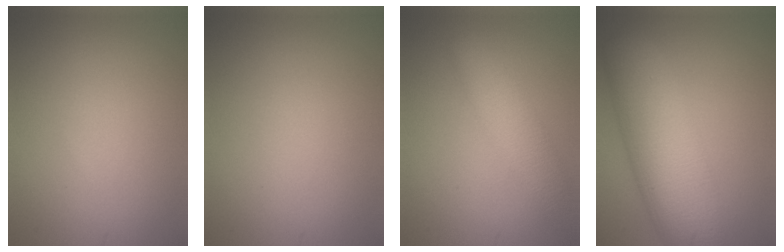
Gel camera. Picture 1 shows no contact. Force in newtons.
{"total": 0.0}
{"total": 4.0, "press": 4.0, "slide": 0.1}
{"total": 9.2, "press": 9.2, "slide": 0.1}